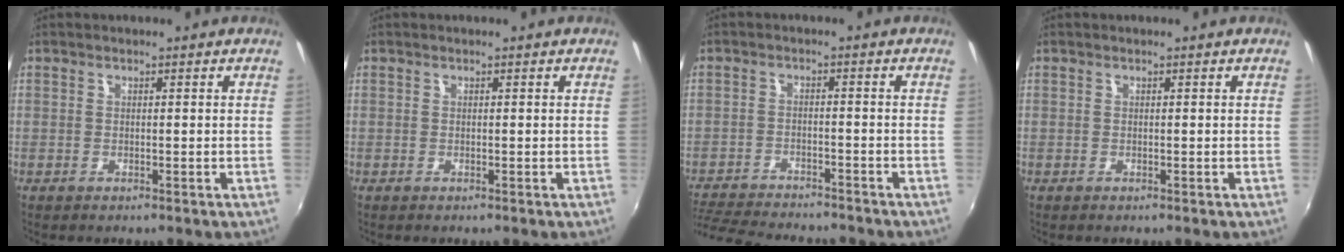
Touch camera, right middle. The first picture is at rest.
{"total": 0.0}
{"total": 14.0, "force": [-12.6, 2.8, 5.4], "torque": [-0.129, -0.017, -0.197]}
{"total": 0.0}